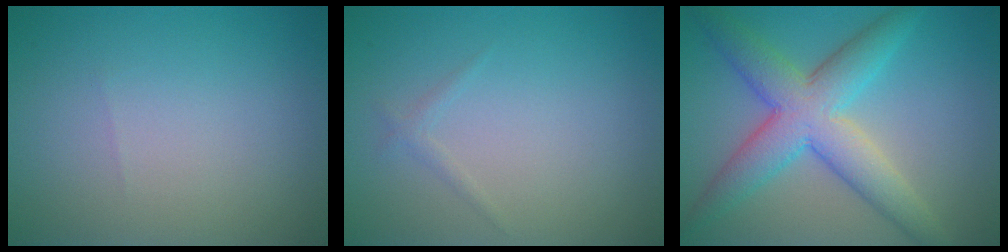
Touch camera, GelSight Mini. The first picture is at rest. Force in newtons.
{"total": 0.7, "press": 0.7, "slide": 0.0}
{"total": 7.2, "press": 7.2, "slide": 0.1}